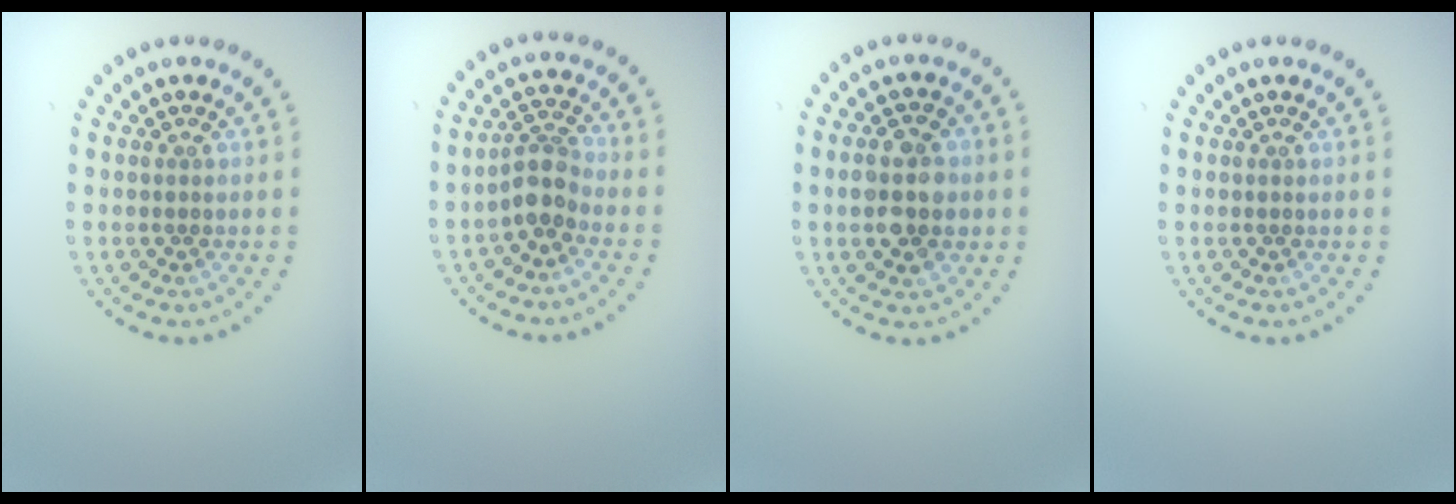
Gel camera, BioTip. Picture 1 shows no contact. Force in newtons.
{"total": 2.7, "press": 2.2, "slide": 1.6}
{"total": 4.4, "press": 4.4, "slide": 0.2}
{"total": 0.0}